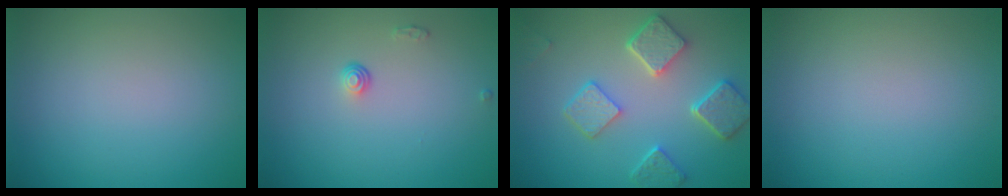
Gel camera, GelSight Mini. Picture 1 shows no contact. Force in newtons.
{"total": 1.0, "press": 0.7, "slide": 0.8}
{"total": 5.7, "press": 4.5, "slide": 3.5}
{"total": 0.0}